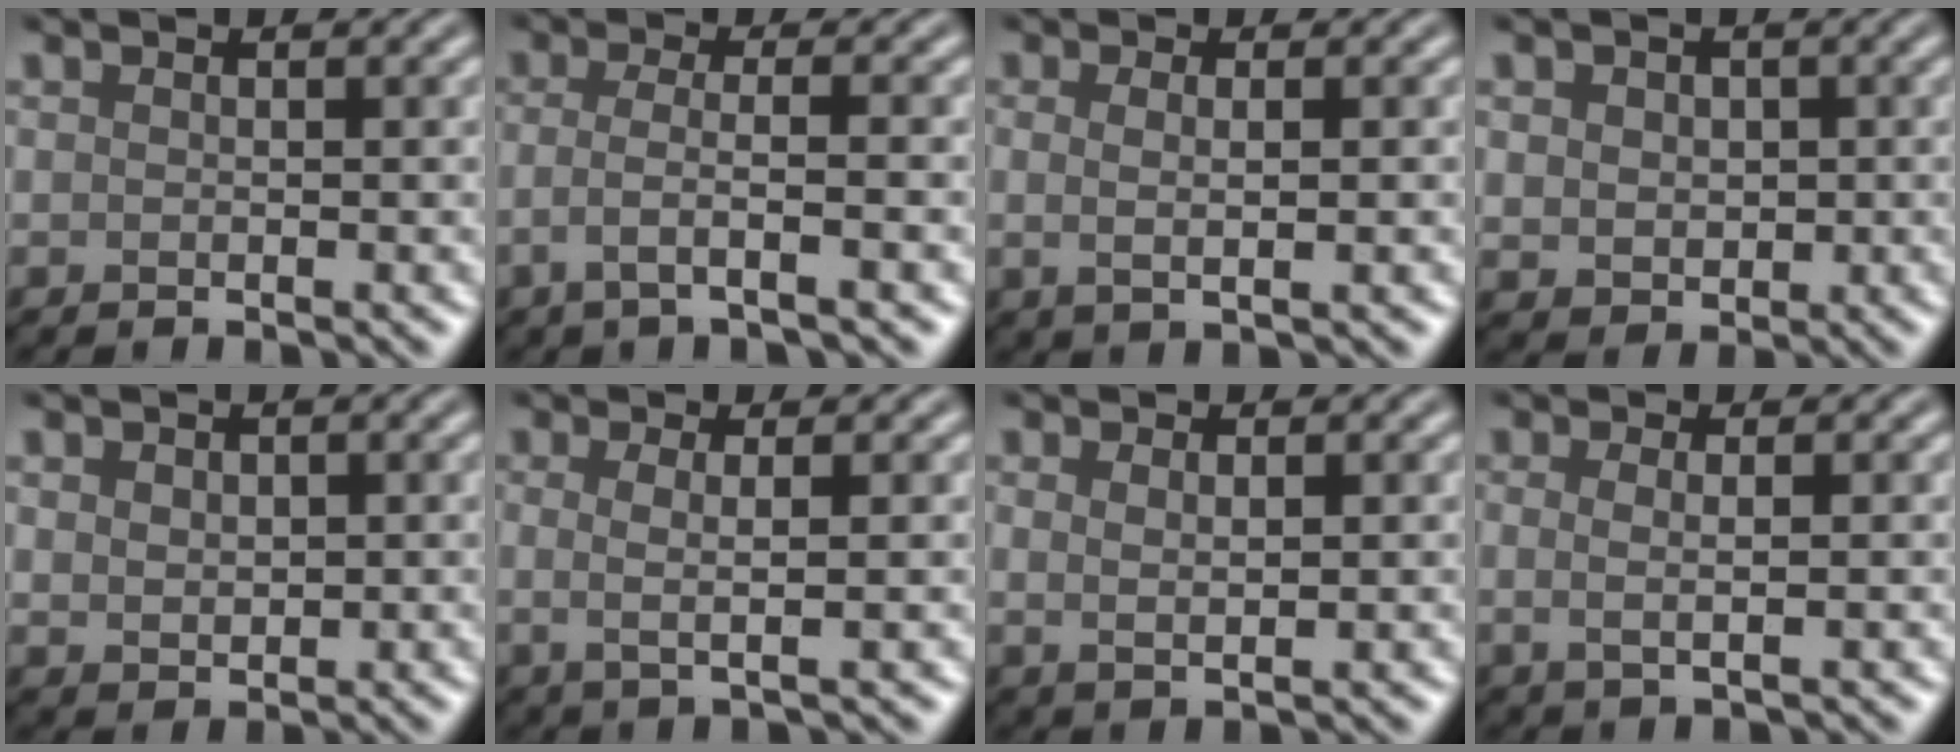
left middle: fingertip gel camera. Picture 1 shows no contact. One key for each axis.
{"total": 3.4, "fx": -1.3, "fy": 0.8, "fz": 3.1, "tx": -0.050, "ty": 0.001, "tz": -0.036}
{"total": 1.9, "fx": 0.1, "fy": 0.5, "fz": 1.8, "tx": -0.034, "ty": -0.001, "tz": 0.002}
{"total": 2.8, "fx": 0.5, "fy": 2.4, "fz": 1.4, "tx": -0.028, "ty": 0.004, "tz": 0.004}
{"total": 2.0, "fx": 0.6, "fy": 1.5, "fz": 1.0, "tx": -0.021, "ty": -0.005, "tz": 0.015}
{"total": 2.4, "fx": 0.1, "fy": 0.6, "fz": 2.4, "tx": -0.044, "ty": -0.003, "tz": -0.001}
{"total": 1.7, "fx": 0.5, "fy": 0.7, "fz": 1.5, "tx": -0.029, "ty": -0.004, "tz": 0.012}
{"total": 1.9, "fx": 0.1, "fy": 0.6, "fz": 1.8, "tx": -0.031, "ty": -0.003, "tz": -0.001}